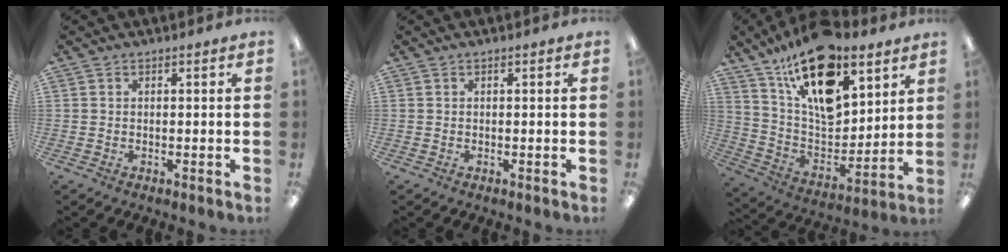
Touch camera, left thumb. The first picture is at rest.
{"total": 0.0}
{"total": 21.2, "force": [12.8, 10.4, 13.4], "torque": [-0.234, -0.073, 0.225]}